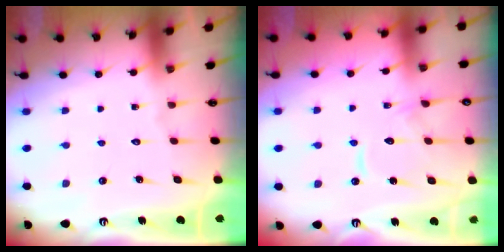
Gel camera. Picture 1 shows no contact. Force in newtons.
{"total": 10.3, "press": 10.3, "slide": 1.0}